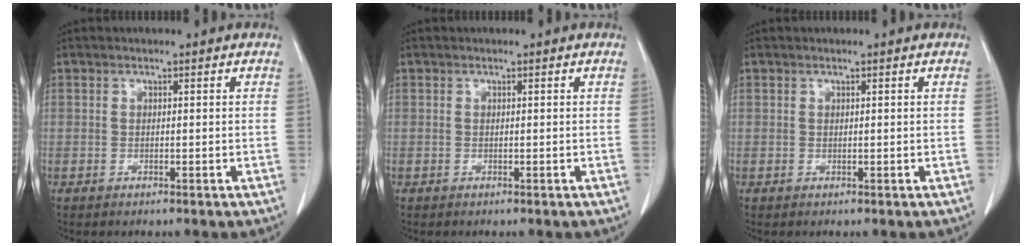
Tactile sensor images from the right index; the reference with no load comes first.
{"total": 0.0}
{"total": 0.0}